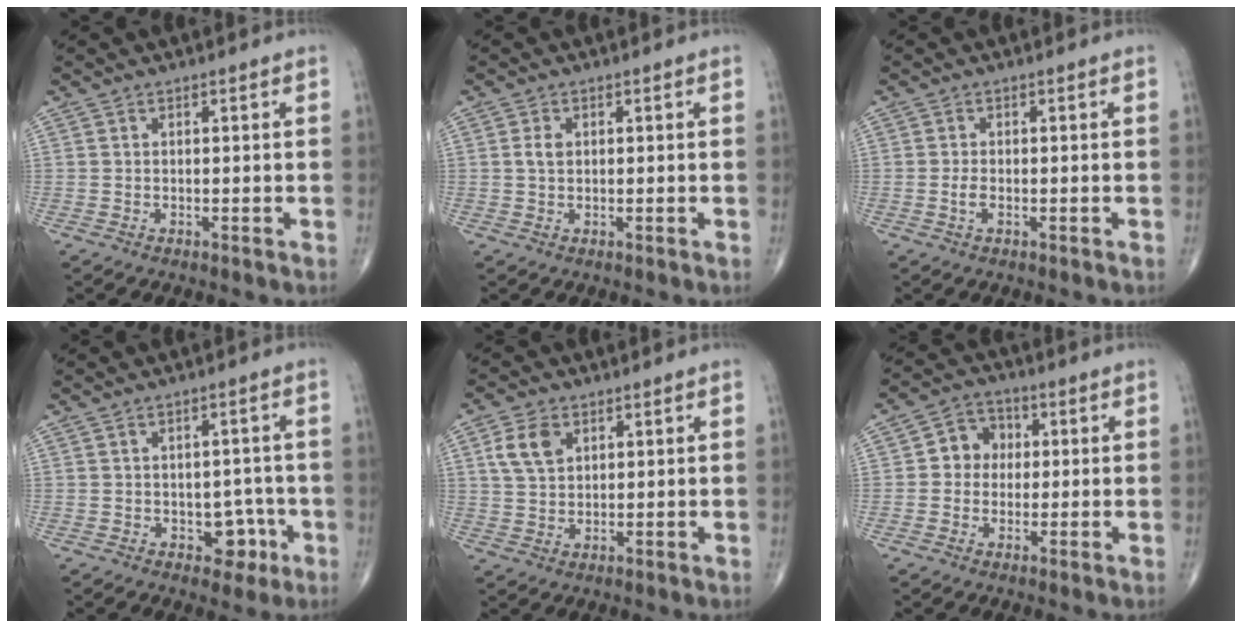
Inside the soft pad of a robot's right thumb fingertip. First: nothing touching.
{"total": 1.9, "force": [0.3, 1.3, 1.4], "torque": [-0.026, 0.003, 0.008]}
{"total": 1.5, "force": [-0.4, 0.7, 1.3], "torque": [-0.028, 0.002, -0.010]}
{"total": 4.9, "force": [-1.8, 3.5, 2.9], "torque": [-0.004, 0.016, -0.019]}
{"total": 6.1, "force": [2.4, 4.0, 3.8], "torque": [-0.065, -0.005, 0.048]}
{"total": 6.3, "force": [0.5, 5.6, 3.0], "torque": [-0.018, 0.014, -0.003]}